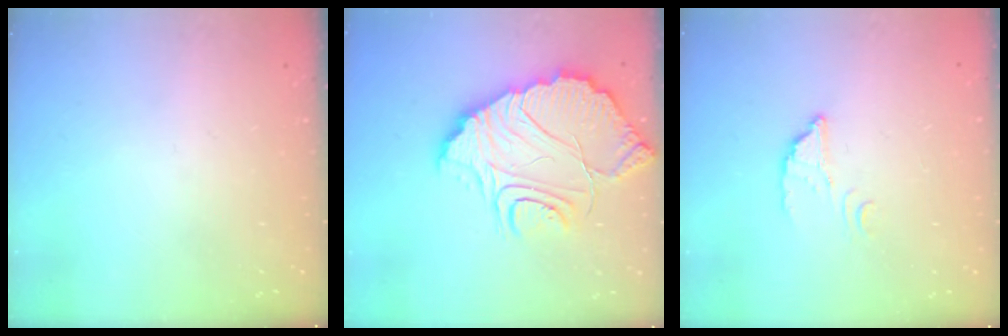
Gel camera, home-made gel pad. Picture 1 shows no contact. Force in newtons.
{"total": 14.7, "press": 14.7, "slide": 1.3}
{"total": 3.0, "press": 3.0, "slide": 0.2}